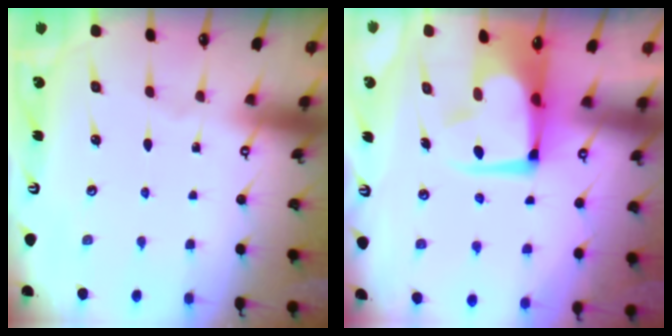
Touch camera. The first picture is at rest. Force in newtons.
{"total": 3.7, "press": 3.6, "slide": 0.9}